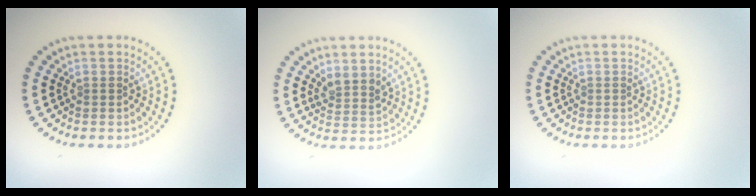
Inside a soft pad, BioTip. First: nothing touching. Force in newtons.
{"total": 2.0, "press": 1.7, "slide": 1.1}
{"total": 0.0}